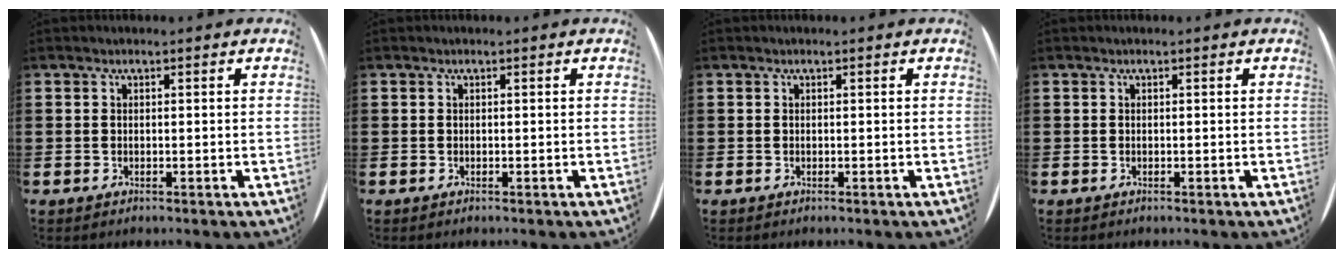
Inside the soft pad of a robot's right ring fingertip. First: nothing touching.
{"total": 0.0}
{"total": 0.0}
{"total": 0.0}